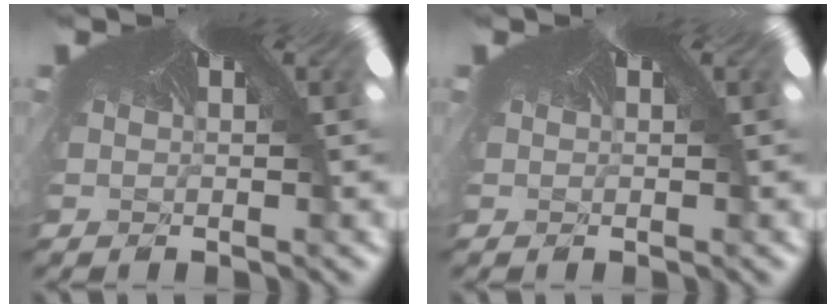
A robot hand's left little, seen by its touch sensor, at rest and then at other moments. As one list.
[{"total": 0.0}]